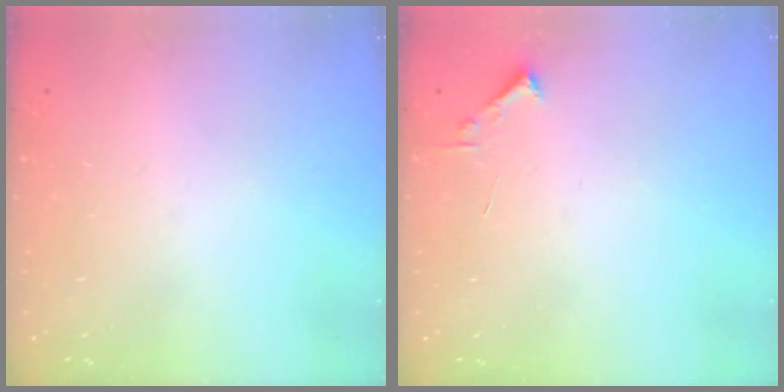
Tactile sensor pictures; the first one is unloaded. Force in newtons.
{"total": 1.7, "press": 1.7, "slide": 0.2}